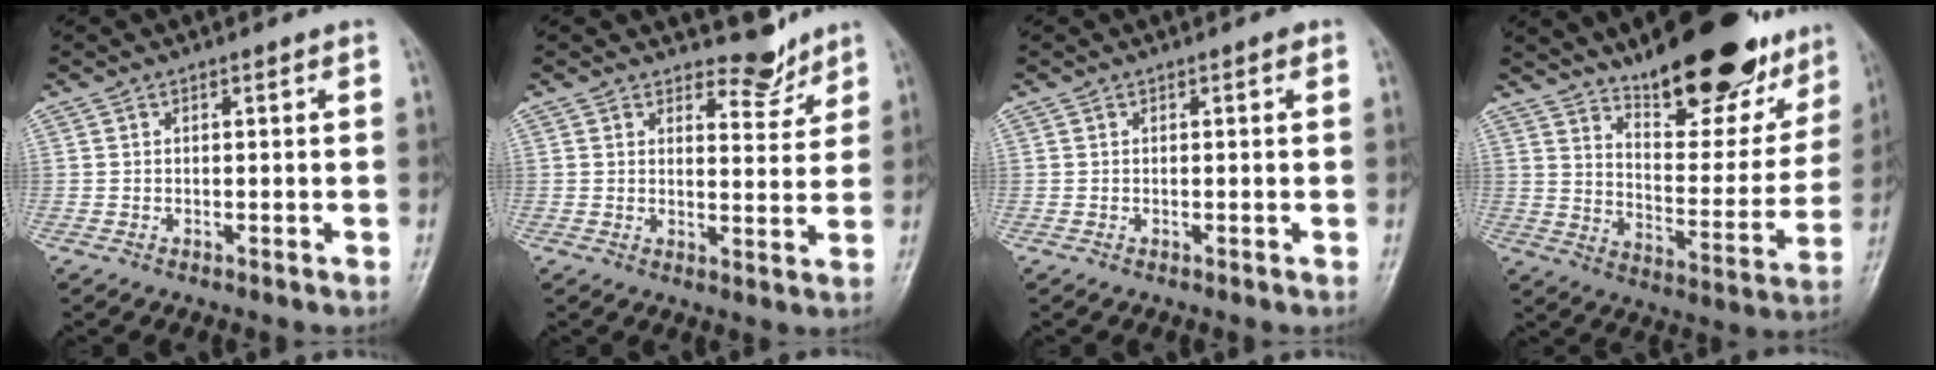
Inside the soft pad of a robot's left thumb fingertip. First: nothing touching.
{"total": 4.9, "force": [4.4, 2.0, 0.8], "torque": [0.011, -0.042, 0.065]}
{"total": 0.6, "force": [0.3, 0.3, 0.4], "torque": [-0.003, 0.000, 0.000]}
{"total": 24.8, "force": [18.2, 8.3, 14.5], "torque": [-0.164, -0.100, 0.263]}